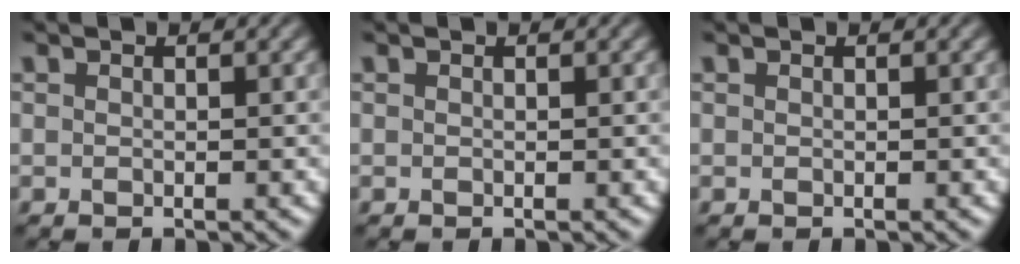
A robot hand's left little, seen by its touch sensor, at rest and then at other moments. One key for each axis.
{"total": 0.0}
{"total": 0.0}